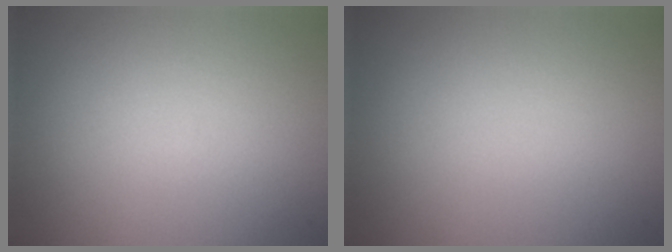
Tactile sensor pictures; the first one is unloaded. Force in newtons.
{"total": 0.0}